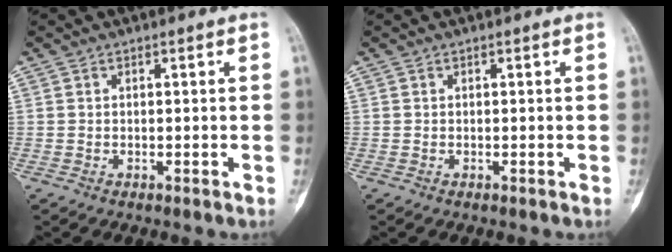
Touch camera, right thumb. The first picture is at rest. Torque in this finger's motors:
{"motor_torque": [0.01, 0.01, 0.04, -0.04, 0.02]}